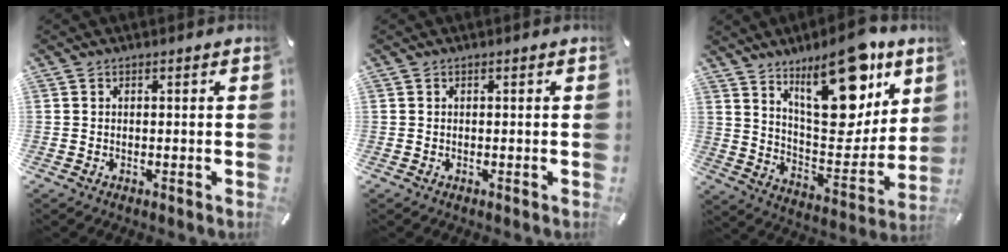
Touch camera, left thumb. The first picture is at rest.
{"total": 0.0}
{"total": 22.5, "force": [14.0, 9.9, 14.6], "torque": [-0.196, -0.093, 0.234]}